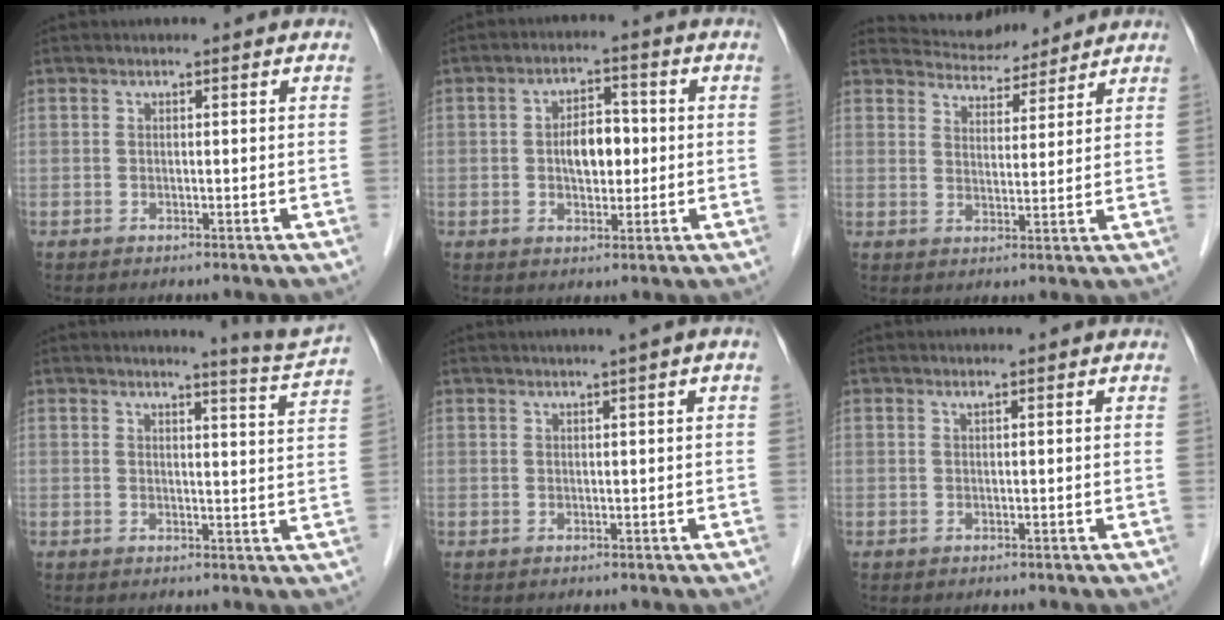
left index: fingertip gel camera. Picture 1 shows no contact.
{"total": 5.5, "force": [-0.1, 3.0, 4.5], "torque": [-0.080, 0.012, -0.001]}
{"total": 7.2, "force": [7.0, 1.7, 0.5], "torque": [-0.012, 0.017, 0.108]}
{"total": 4.8, "force": [4.3, -2.1, 0.1], "torque": [-0.025, -0.052, 0.052]}
{"total": 2.1, "force": [1.1, -0.4, 1.8], "torque": [-0.029, 0.005, 0.018]}
{"total": 0.0}